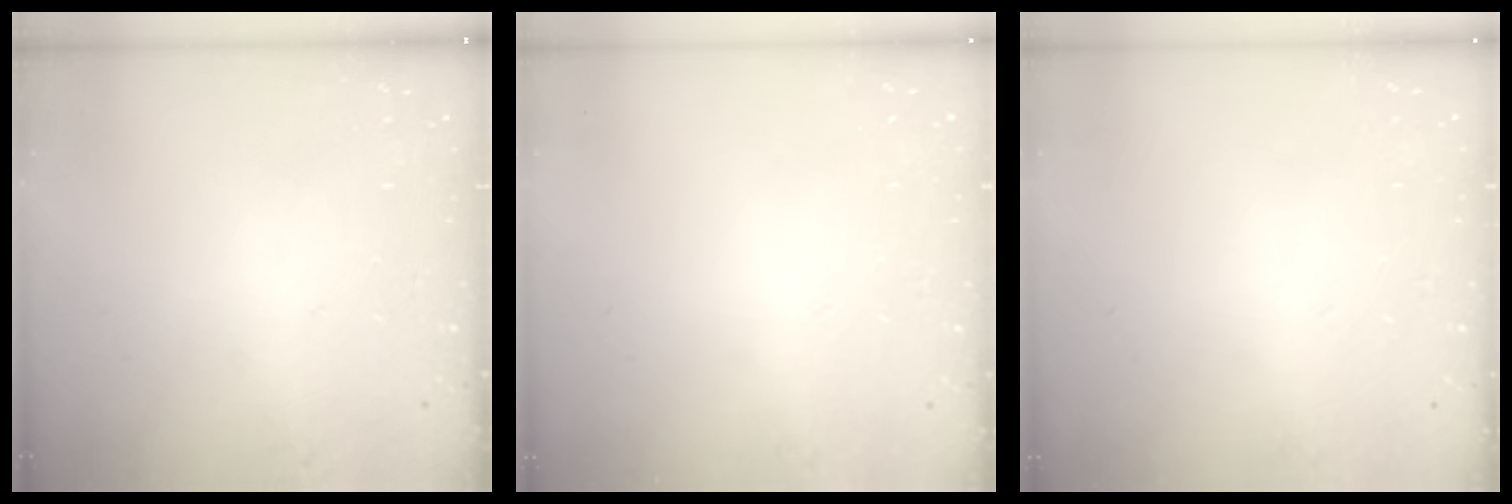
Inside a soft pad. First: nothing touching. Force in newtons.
{"total": 0.0}
{"total": 0.0}